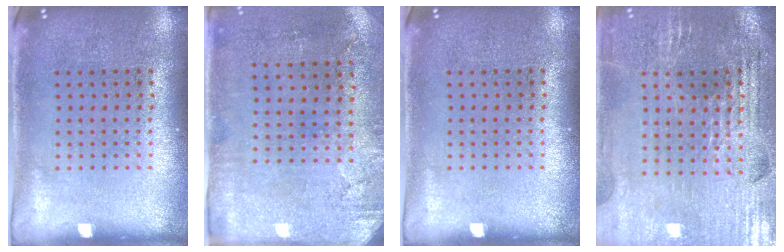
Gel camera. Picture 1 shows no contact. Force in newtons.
{"total": 2.9, "press": 2.4, "slide": 1.7}
{"total": 0.0}
{"total": 2.8, "press": 2.8, "slide": 0.5}